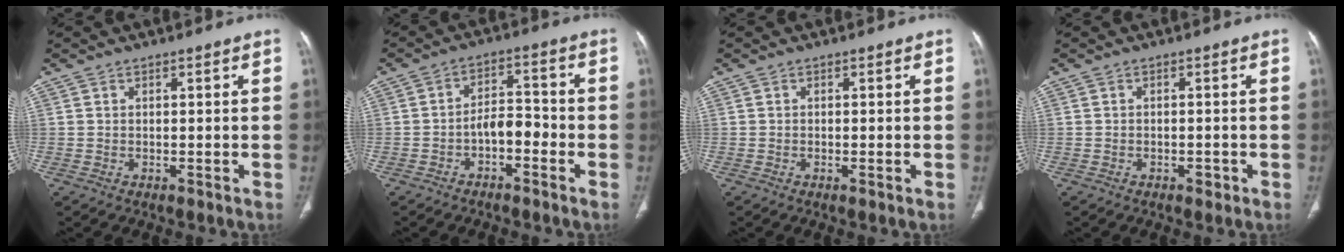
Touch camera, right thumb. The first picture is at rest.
{"total": 5.7, "force": [-2.3, 2.9, 4.3], "torque": [-0.059, 0.037, -0.045]}
{"total": 0.7, "force": [-0.2, 0.1, 0.7], "torque": [-0.015, -0.002, -0.003]}
{"total": 1.4, "force": [-0.8, 0.9, 0.8], "torque": [-0.010, 0.003, -0.010]}